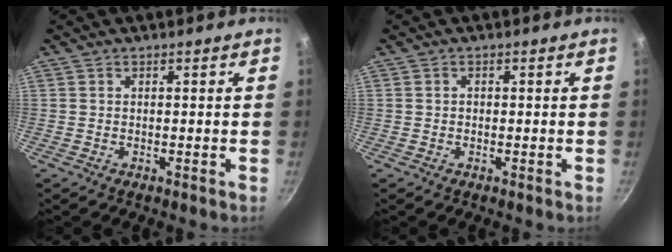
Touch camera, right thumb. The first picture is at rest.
{"total": 0.7, "force": [0.0, 0.7, 0.3], "torque": [-0.004, 0.004, -0.001]}